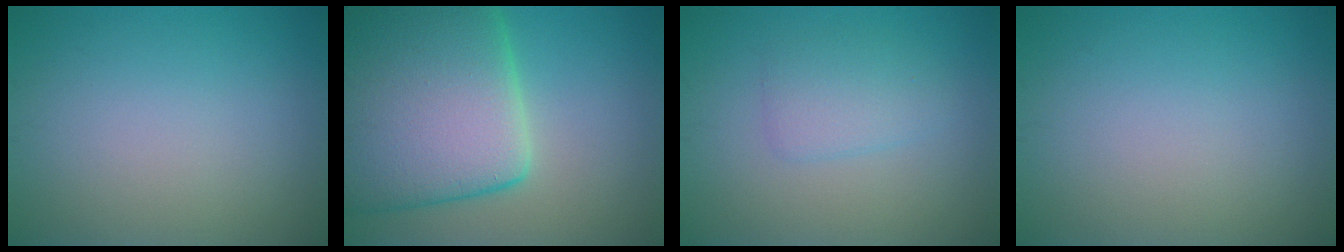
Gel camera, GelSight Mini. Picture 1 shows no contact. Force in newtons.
{"total": 15.7, "press": 15.7, "slide": 0.9}
{"total": 2.3, "press": 2.3, "slide": 0.1}
{"total": 0.0}